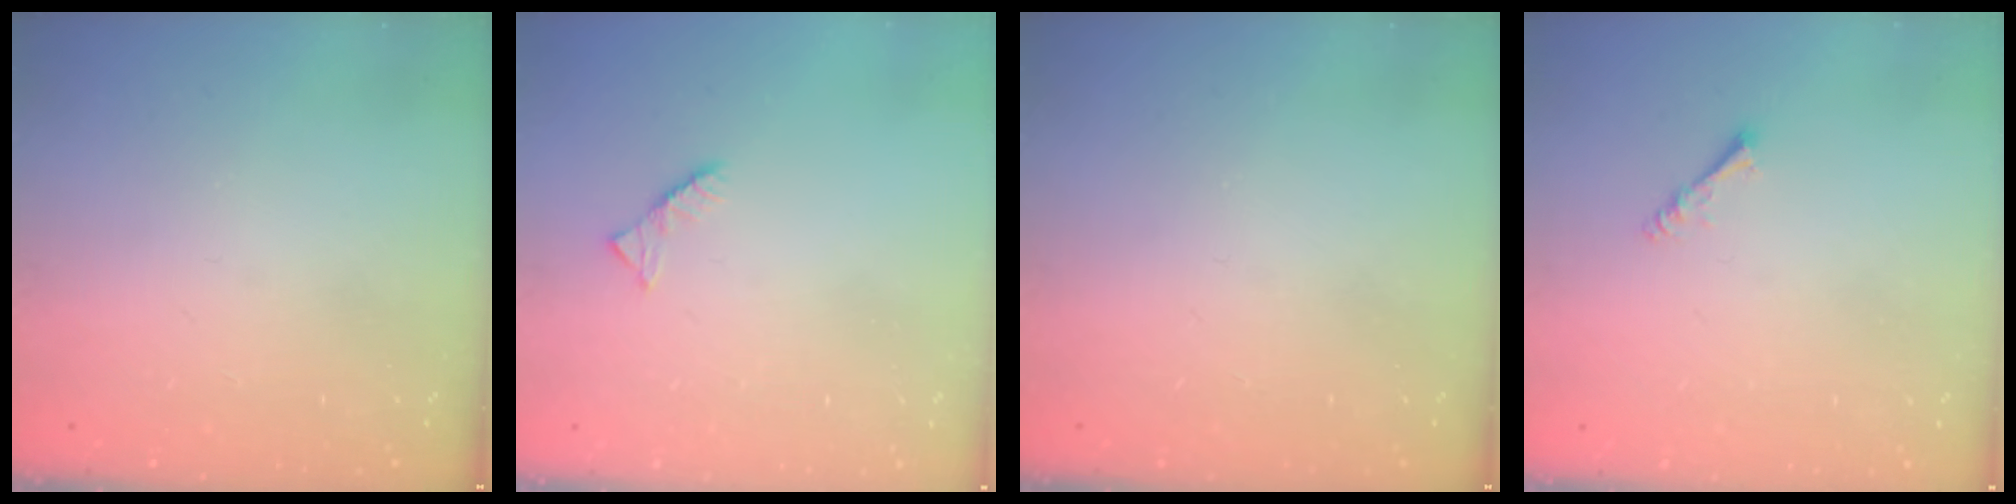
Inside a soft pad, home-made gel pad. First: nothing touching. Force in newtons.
{"total": 2.6, "press": 2.6, "slide": 0.4}
{"total": 0.0}
{"total": 1.4, "press": 1.3, "slide": 0.3}